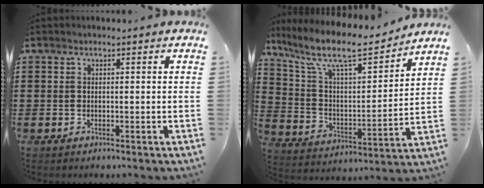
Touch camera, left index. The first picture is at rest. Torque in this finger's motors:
{"motor_torque": [1.17, -0.97, 0.71, 0.21]}